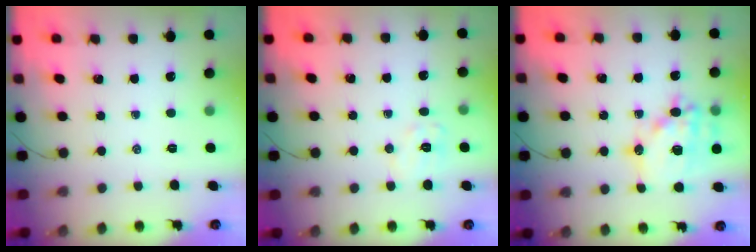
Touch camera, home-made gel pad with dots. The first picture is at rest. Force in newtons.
{"total": 7.5, "press": 7.4, "slide": 1.2}
{"total": 17.7, "press": 17.4, "slide": 3.3}